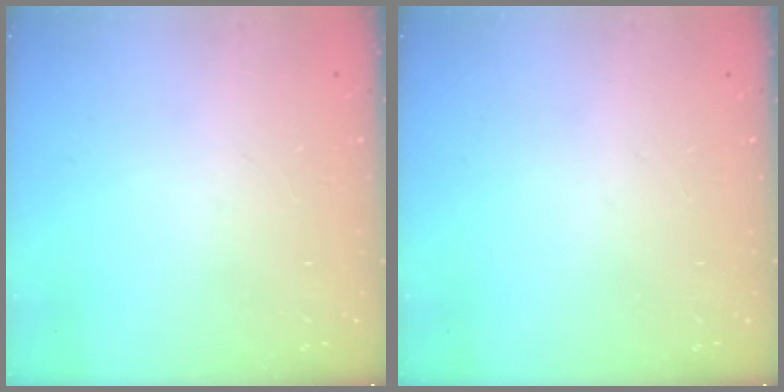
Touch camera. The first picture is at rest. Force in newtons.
{"total": 0.0}